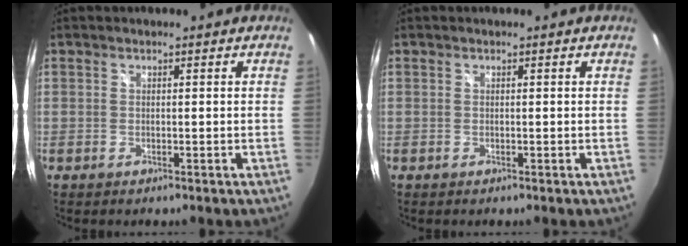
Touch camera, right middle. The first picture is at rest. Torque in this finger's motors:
{"motor_torque": [-0.05, -0.04, -0.02, -0.01]}